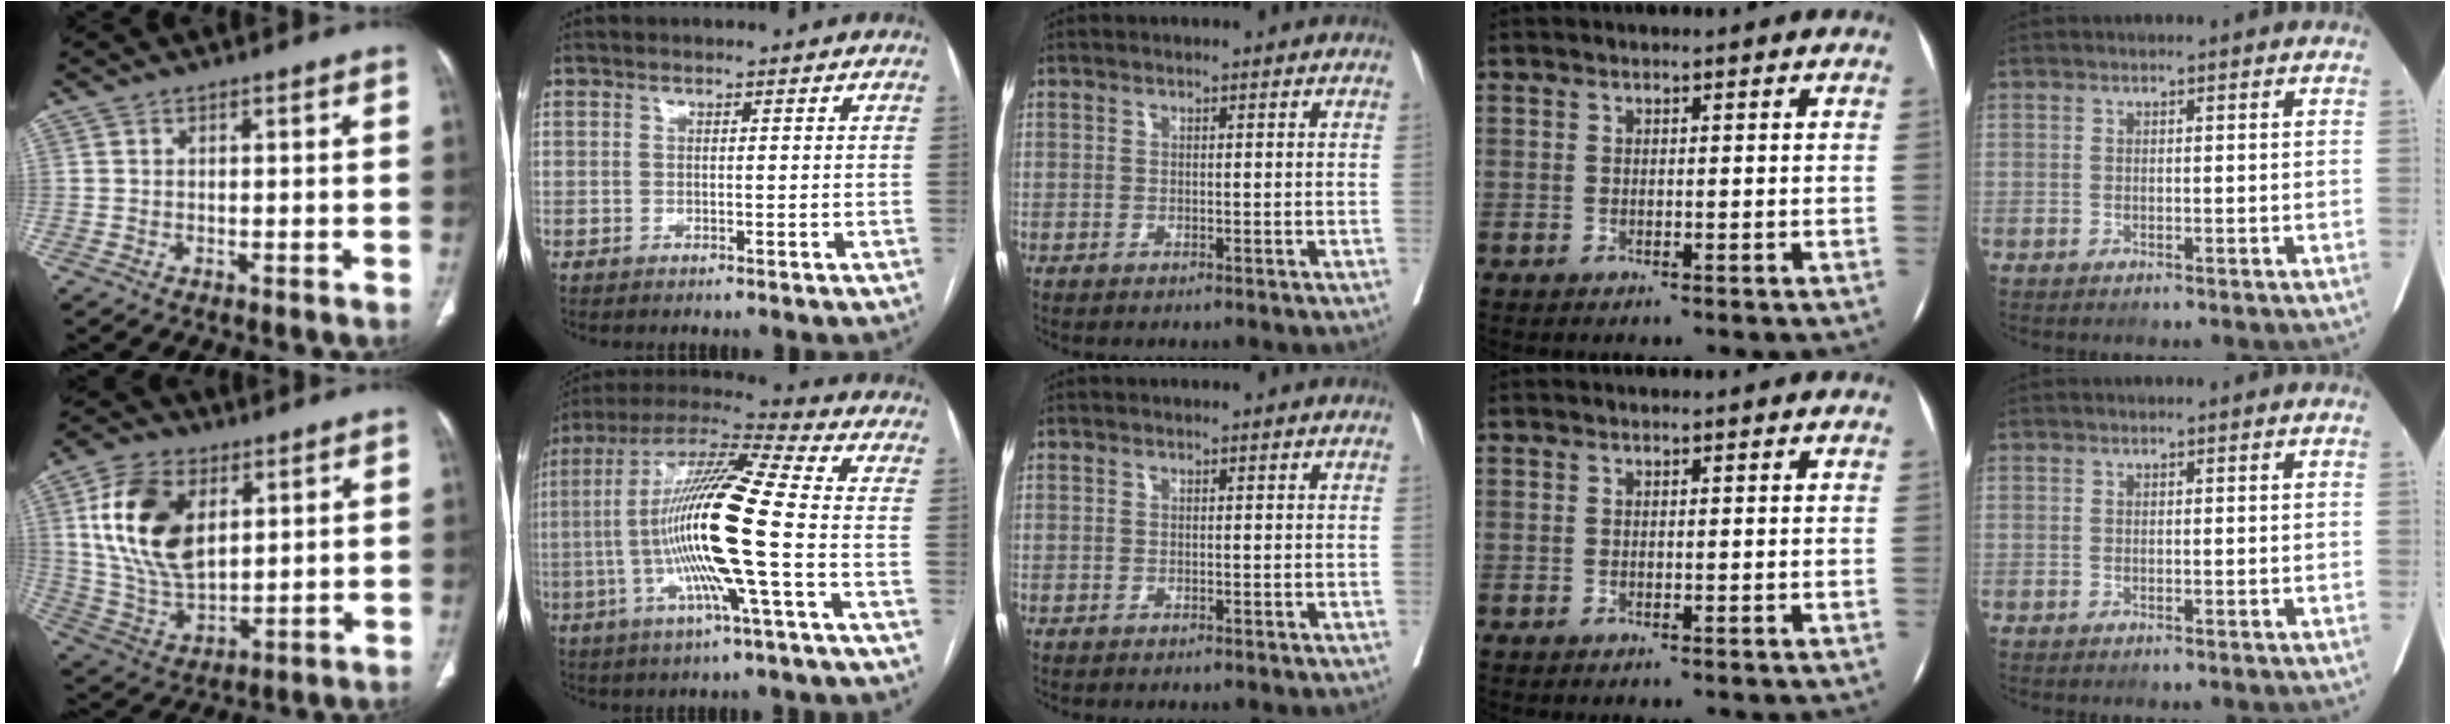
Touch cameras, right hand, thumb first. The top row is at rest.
{"thumb": {"total": 17.1, "force": [5.4, 10.2, 12.6], "torque": [-0.223, -0.017, 0.111]}, "index": {"total": 17.5, "force": [-2.9, -0.3, 17.3], "torque": [-0.336, -0.002, -0.068]}}